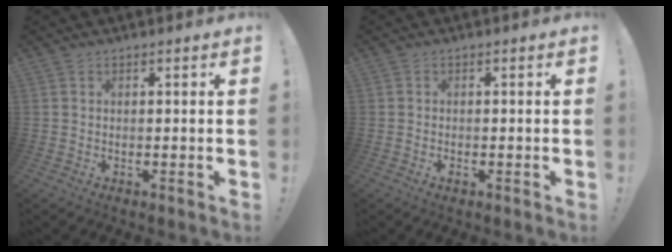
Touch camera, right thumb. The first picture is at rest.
{"total": 1.1, "force": [-0.9, 0.4, 0.4], "torque": [-0.010, 0.004, -0.015]}